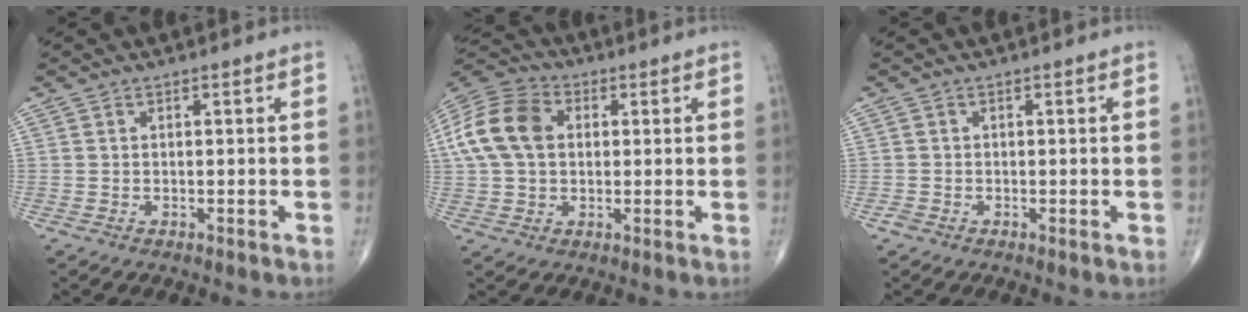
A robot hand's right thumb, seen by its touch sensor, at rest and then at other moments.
{"total": 14.2, "force": [2.3, 10.1, 9.6], "torque": [-0.193, 0.024, 0.035]}
{"total": 1.1, "force": [-0.5, 0.7, 0.6], "torque": [-0.008, -0.002, -0.013]}